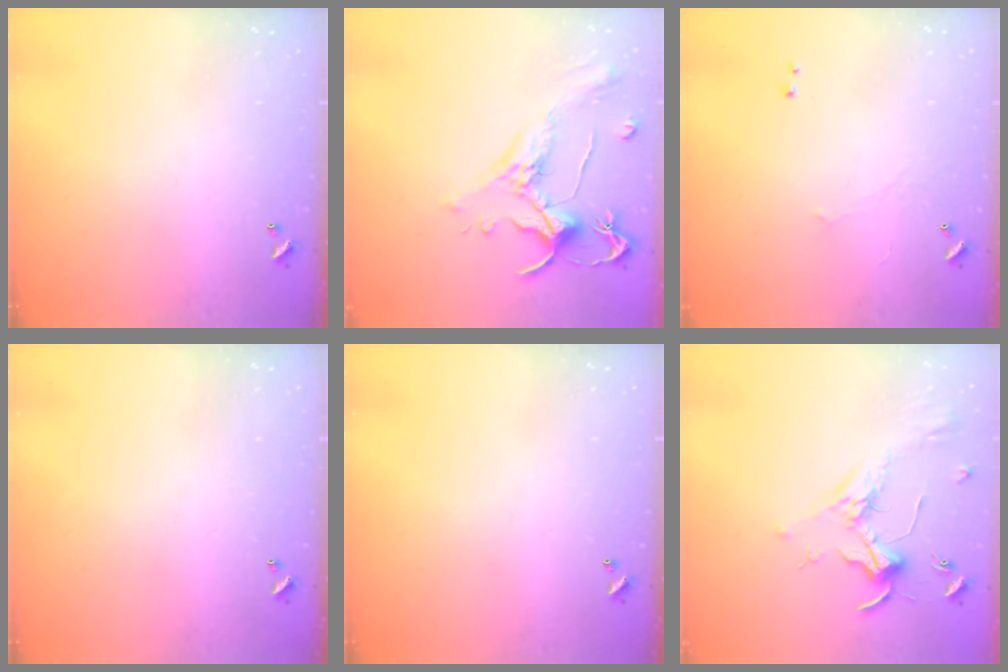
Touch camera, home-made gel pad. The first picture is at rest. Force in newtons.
{"total": 1.8, "press": 1.2, "slide": 1.3}
{"total": 0.7, "press": 0.1, "slide": 0.7}
{"total": 0.0}
{"total": 0.0}
{"total": 1.7, "press": 1.5, "slide": 0.7}